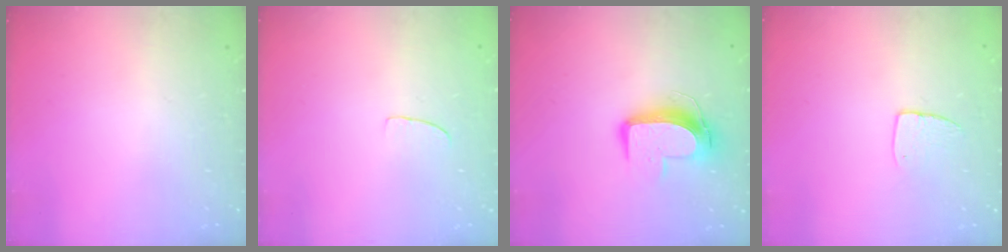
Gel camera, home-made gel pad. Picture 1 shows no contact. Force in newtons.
{"total": 2.6, "press": 2.6, "slide": 0.2}
{"total": 10.6, "press": 10.5, "slide": 1.0}
{"total": 6.1, "press": 6.1, "slide": 0.4}